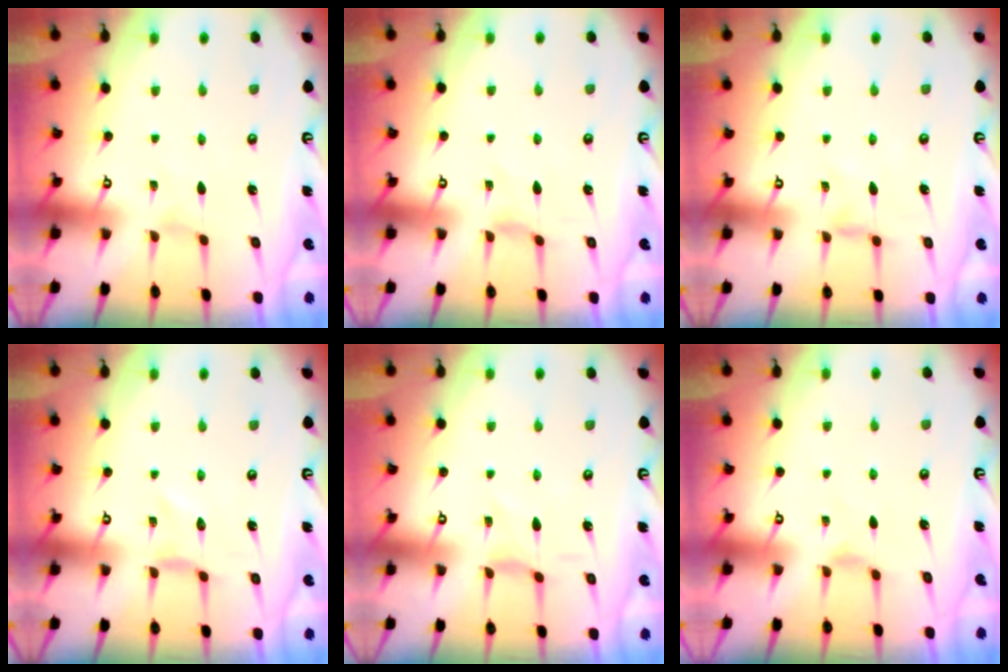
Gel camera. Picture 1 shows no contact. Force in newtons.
{"total": 1.1, "press": 1.1, "slide": 0.2}
{"total": 1.5, "press": 1.4, "slide": 0.3}
{"total": 0.0}
{"total": 0.9, "press": 0.9, "slide": 0.2}
{"total": 1.7, "press": 1.7, "slide": 0.4}